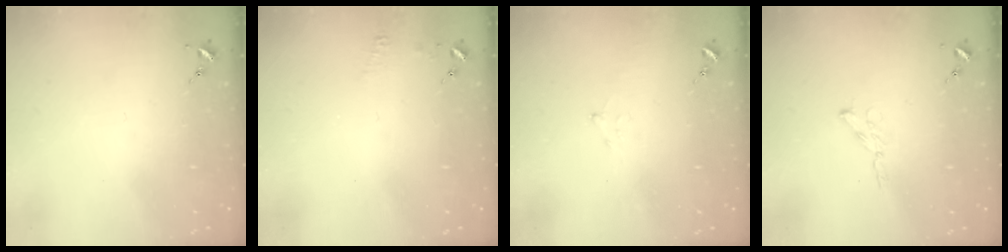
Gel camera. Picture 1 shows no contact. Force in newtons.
{"total": 3.7, "press": 3.7, "slide": 0.3}
{"total": 5.2, "press": 5.2, "slide": 0.6}
{"total": 2.7, "press": 2.7, "slide": 0.2}